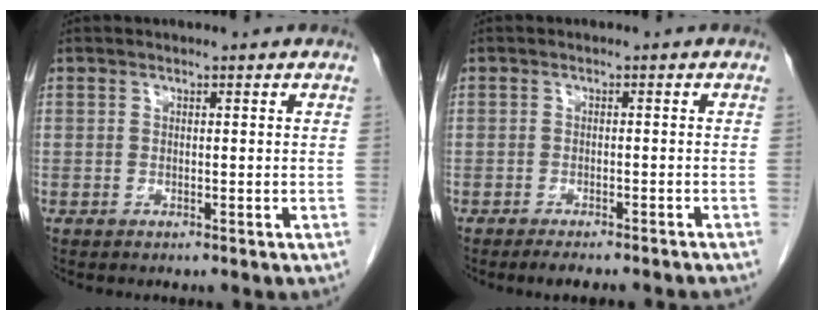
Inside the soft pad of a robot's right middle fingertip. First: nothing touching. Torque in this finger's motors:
{"motor_torque": [0.11, -0.05, 0.01, 0.03]}